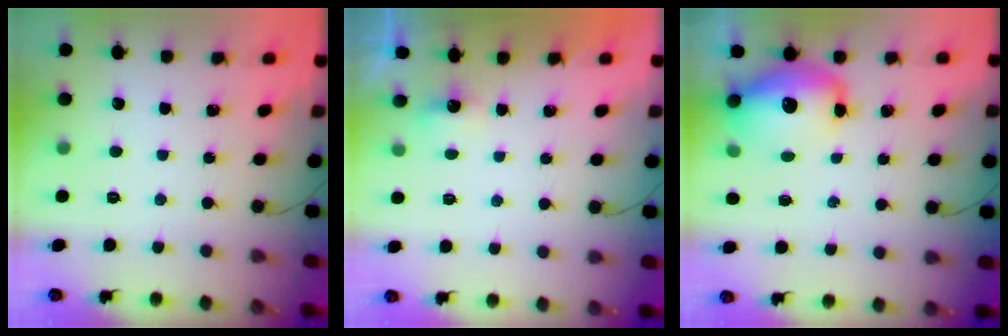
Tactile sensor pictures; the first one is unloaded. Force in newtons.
{"total": 10.0, "press": 2.1, "slide": 9.8}
{"total": 12.9, "press": 12.4, "slide": 3.4}